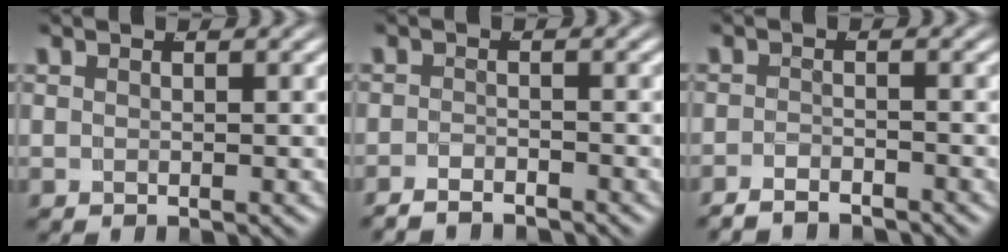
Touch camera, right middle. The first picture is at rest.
{"total": 2.7, "force": [-2.6, 0.4, 0.3], "torque": [-0.009, -0.013, -0.040]}
{"total": 3.0, "force": [-2.9, 0.6, 0.3], "torque": [-0.008, -0.013, -0.045]}